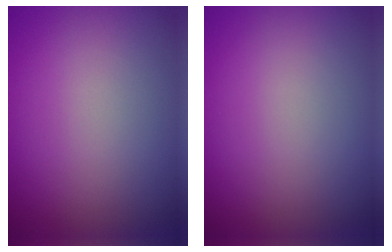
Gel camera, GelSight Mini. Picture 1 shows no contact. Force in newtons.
{"total": 0.0}